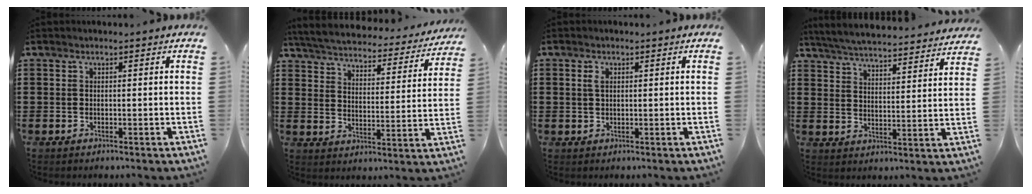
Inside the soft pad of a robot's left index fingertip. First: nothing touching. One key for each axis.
{"total": 4.2, "fx": 4.1, "fy": 0.2, "fz": 0.8, "tx": -0.039, "ty": -0.031, "tz": 0.065}
{"total": 1.4, "fx": 0.5, "fy": 0.9, "fz": 0.9, "tx": -0.020, "ty": 0.005, "tz": 0.010}
{"total": 5.2, "fx": 5.1, "fy": -0.4, "fz": 0.9, "tx": -0.042, "ty": -0.038, "tz": 0.086}